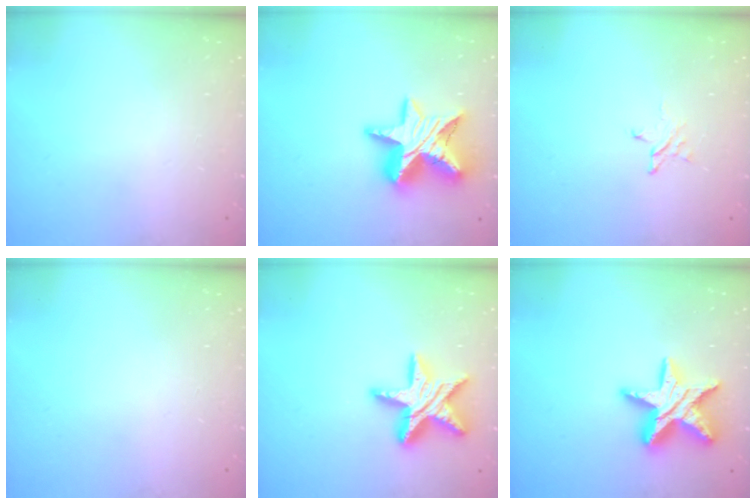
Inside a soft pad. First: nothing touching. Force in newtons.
{"total": 17.2, "press": 17.1, "slide": 1.2}
{"total": 3.0, "press": 3.0, "slide": 0.4}
{"total": 0.0}
{"total": 17.3, "press": 17.2, "slide": 1.3}
{"total": 16.8, "press": 16.7, "slide": 1.1}